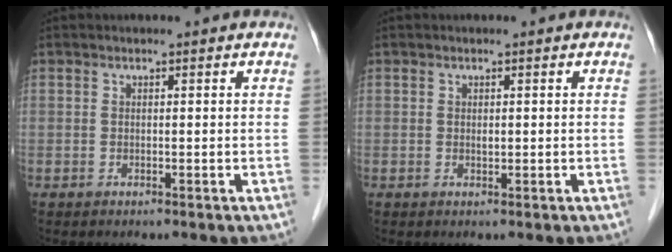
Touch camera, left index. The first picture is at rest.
{"total": 0.6, "force": [-0.1, 0.4, 0.4], "torque": [-0.005, -0.003, -0.002]}